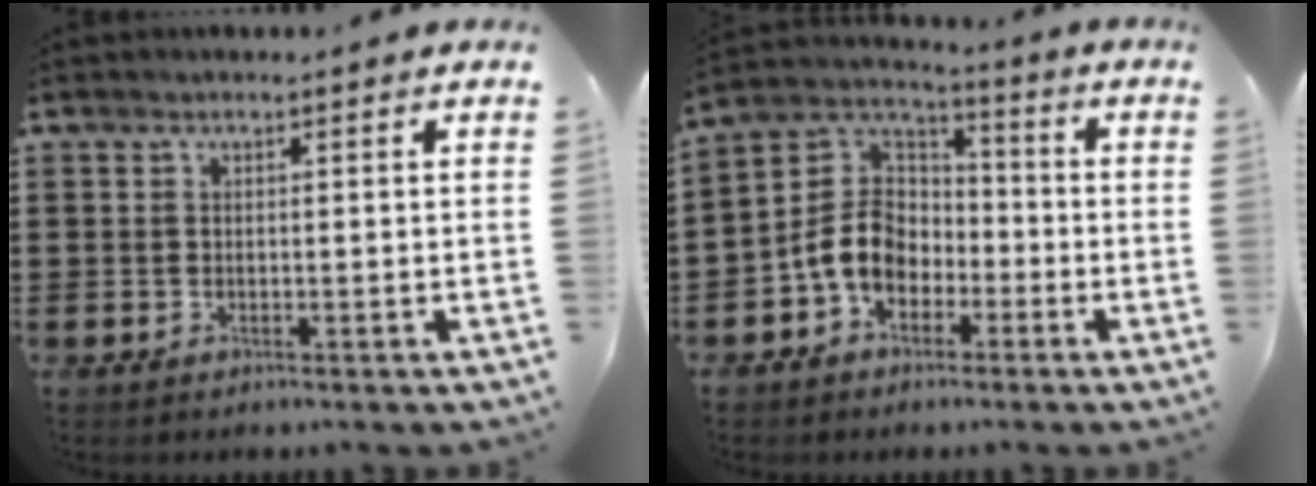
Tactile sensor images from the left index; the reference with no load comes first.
{"total": 8.7, "force": [-3.1, 6.8, 4.5], "torque": [-0.132, 0.011, -0.068]}